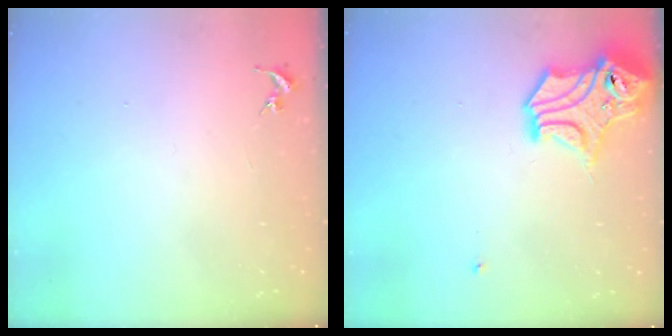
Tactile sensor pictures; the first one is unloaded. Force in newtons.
{"total": 14.1, "press": 14.0, "slide": 1.9}